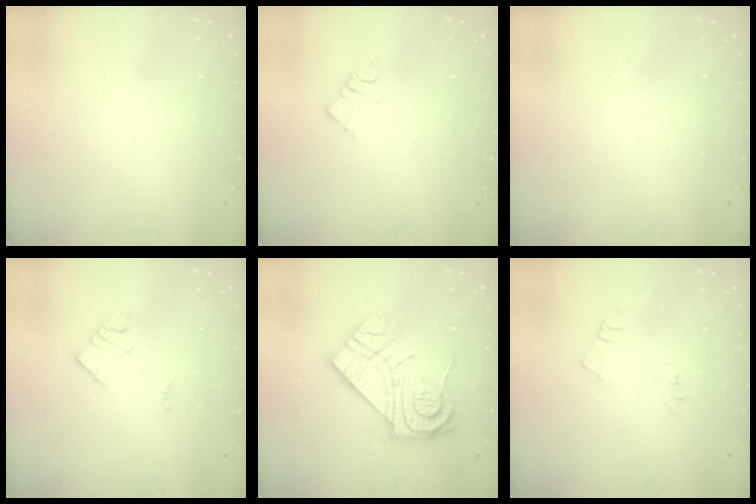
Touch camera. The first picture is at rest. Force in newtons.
{"total": 3.2, "press": 3.1, "slide": 0.5}
{"total": 1.6, "press": 1.6, "slide": 0.2}
{"total": 2.3, "press": 2.3, "slide": 0.3}
{"total": 18.3, "press": 18.2, "slide": 1.6}
{"total": 5.7, "press": 5.7, "slide": 0.5}